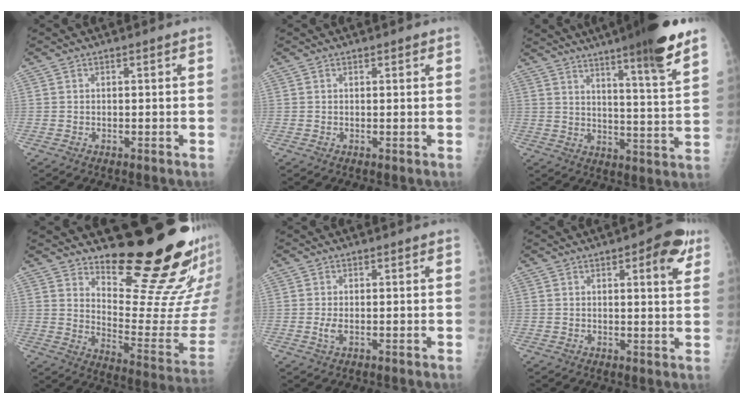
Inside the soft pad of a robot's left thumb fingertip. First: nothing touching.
{"total": 0.8, "force": [0.6, 0.4, 0.5], "torque": [-0.001, -0.002, 0.005]}
{"total": 20.3, "force": [14.3, 1.7, 14.3], "torque": [-0.191, -0.057, 0.201]}
{"total": 19.7, "force": [15.7, 4.9, 10.8], "torque": [-0.104, -0.155, 0.228]}
{"total": 1.8, "force": [-0.1, 0.9, 1.6], "torque": [-0.035, -0.005, -0.002]}
{"total": 7.6, "force": [3.7, 2.6, 6.1], "torque": [-0.055, -0.012, 0.039]}